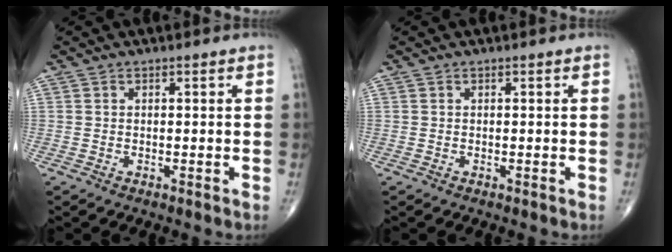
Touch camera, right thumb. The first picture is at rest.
{"total": 0.0}